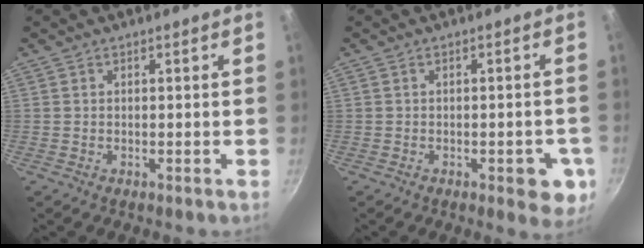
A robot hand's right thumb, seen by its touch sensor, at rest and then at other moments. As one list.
[{"total": 6.9, "force": [-2.3, 2.9, 5.8], "torque": [-0.044, 0.009, -0.026]}]